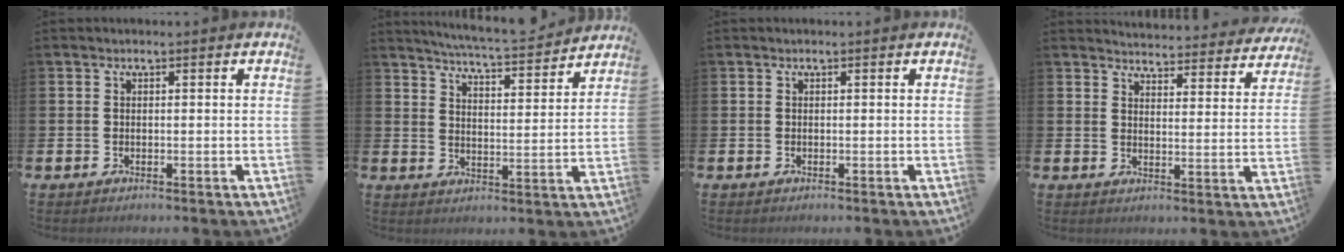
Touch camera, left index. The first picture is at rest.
{"total": 6.1, "force": [5.9, -0.2, 1.1], "torque": [-0.038, -0.045, 0.102]}
{"total": 0.0}
{"total": 4.4, "force": [4.3, 0.5, 0.4], "torque": [-0.012, -0.038, 0.072]}